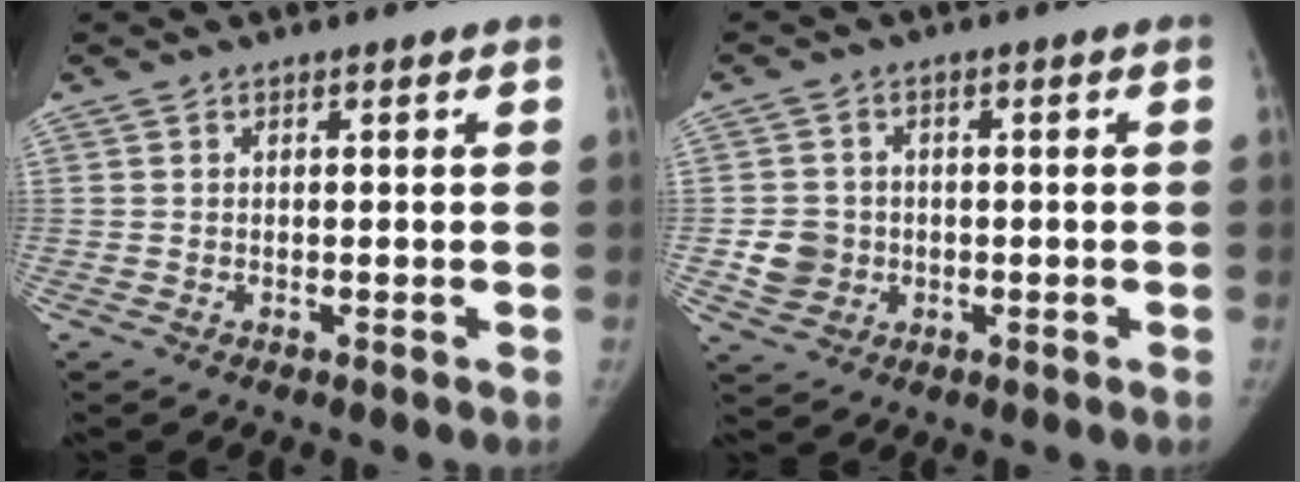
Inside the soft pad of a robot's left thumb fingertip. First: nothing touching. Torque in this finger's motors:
{"motor_torque": [-0.04, 0.04, 0.26, -0.06, 0.07]}